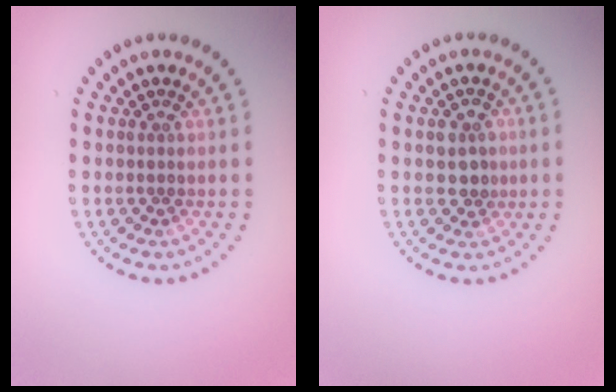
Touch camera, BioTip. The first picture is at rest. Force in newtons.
{"total": 2.1, "press": 2.0, "slide": 0.6}